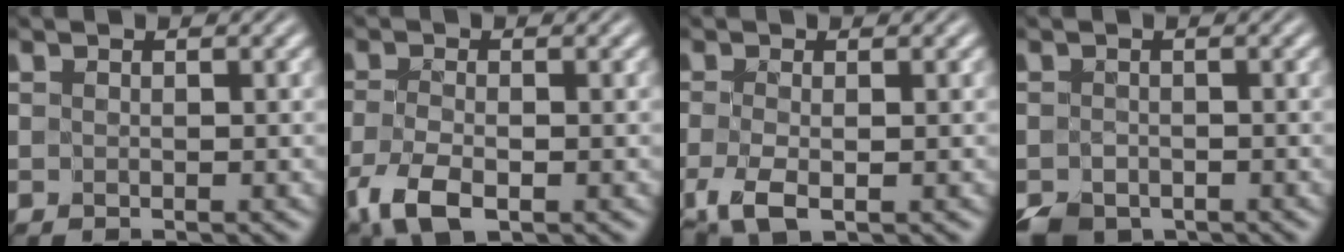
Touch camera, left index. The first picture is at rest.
{"total": 3.7, "force": [-2.0, 1.5, 2.7], "torque": [-0.070, -0.006, -0.042]}
{"total": 2.9, "force": [-1.3, 0.9, 2.4], "torque": [-0.062, -0.008, -0.028]}
{"total": 2.7, "force": [-2.1, 1.5, 0.8], "torque": [-0.012, -0.007, -0.041]}